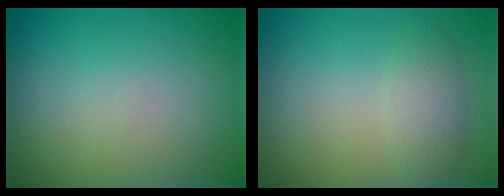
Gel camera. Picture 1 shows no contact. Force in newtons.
{"total": 2.1, "press": 2.1, "slide": 0.2}